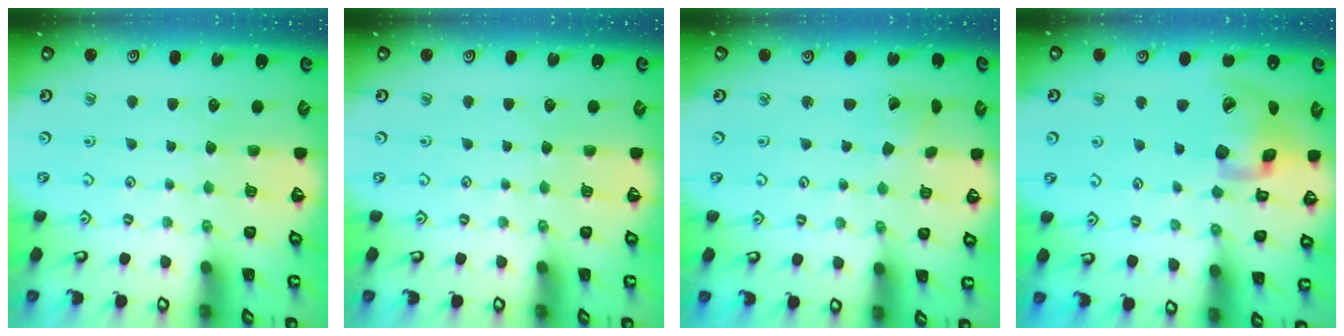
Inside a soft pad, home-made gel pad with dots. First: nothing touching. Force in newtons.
{"total": 0.0}
{"total": 2.0, "press": 2.0, "slide": 0.3}
{"total": 17.5, "press": 17.4, "slide": 2.5}